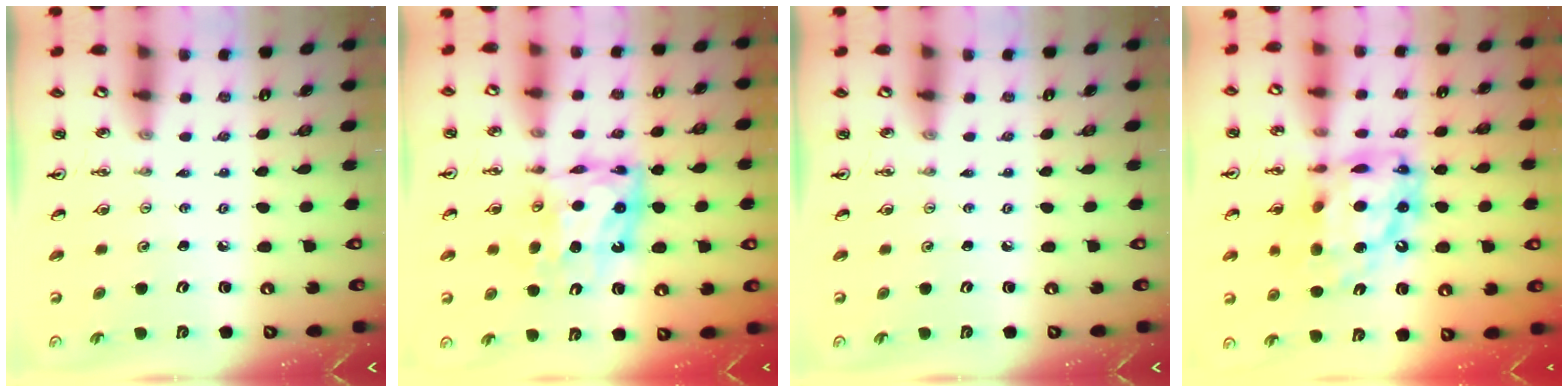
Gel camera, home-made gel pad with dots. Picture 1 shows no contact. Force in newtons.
{"total": 10.2, "press": 10.2, "slide": 0.9}
{"total": 0.0}
{"total": 18.2, "press": 18.1, "slide": 2.0}